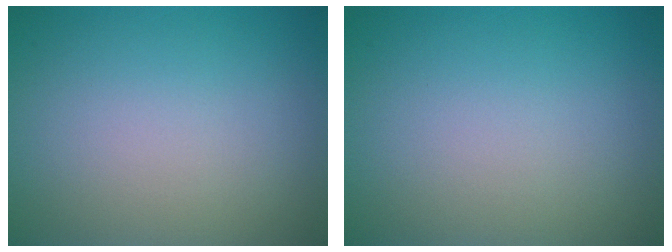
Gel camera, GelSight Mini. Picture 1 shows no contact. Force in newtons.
{"total": 0.0}